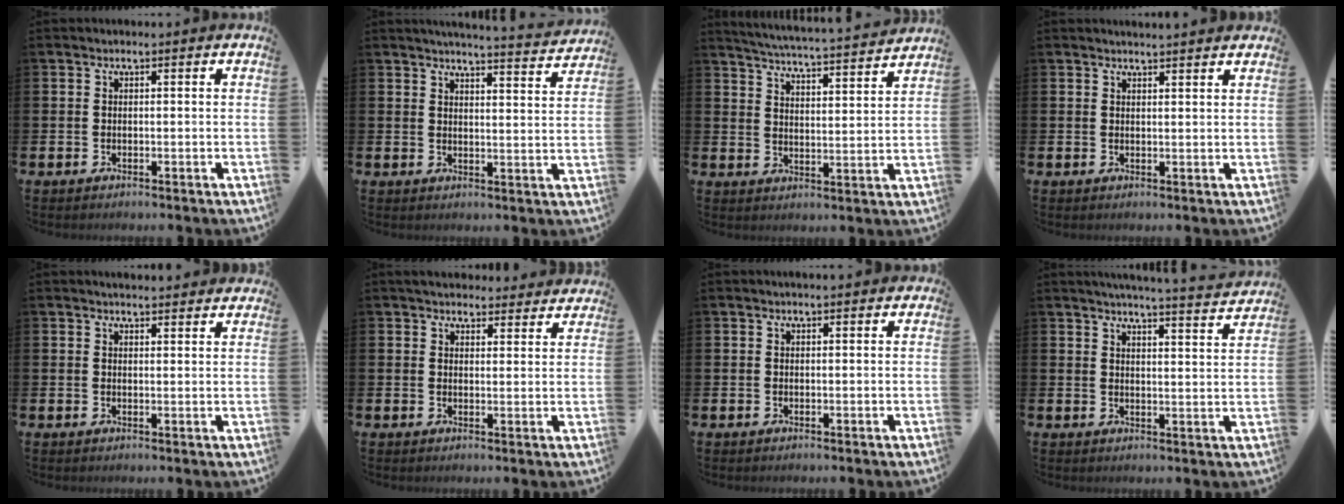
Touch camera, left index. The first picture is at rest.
{"total": 4.4, "force": [4.3, -0.4, 0.6], "torque": [-0.010, -0.037, 0.072]}
{"total": 5.2, "force": [5.1, -0.2, 0.9], "torque": [-0.038, -0.045, 0.086]}
{"total": 1.9, "force": [1.9, -0.1, 0.0], "torque": [0.008, -0.013, 0.032]}
{"total": 2.4, "force": [2.4, 0.3, 0.0], "torque": [0.005, -0.014, 0.042]}
{"total": 4.1, "force": [3.9, 1.1, 0.3], "torque": [-0.004, -0.020, 0.070]}
{"total": 0.7, "force": [0.6, 0.2, 0.4], "torque": [0.003, -0.001, 0.008]}
{"total": 4.7, "force": [4.6, -0.6, 0.9], "torque": [-0.017, -0.036, 0.077]}